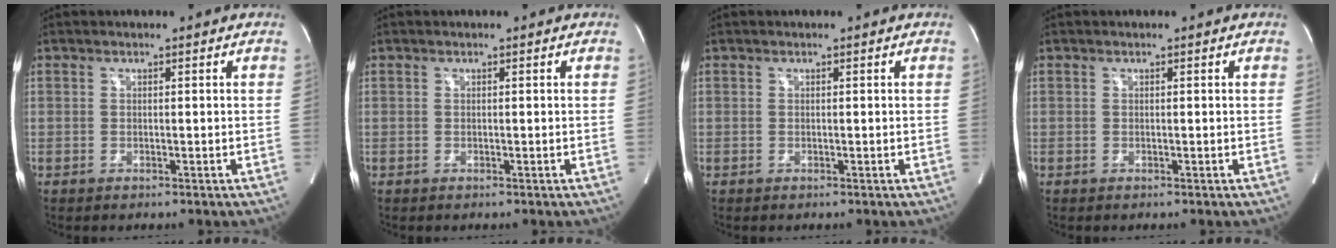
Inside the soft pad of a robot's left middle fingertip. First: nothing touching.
{"total": 0.0}
{"total": 0.0}
{"total": 0.0}